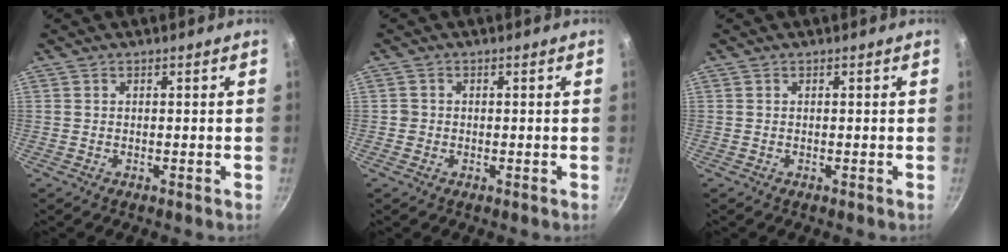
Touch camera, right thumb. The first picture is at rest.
{"total": 1.2, "force": [-0.3, 1.2, 0.2], "torque": [-0.001, 0.003, -0.005]}
{"total": 0.0}